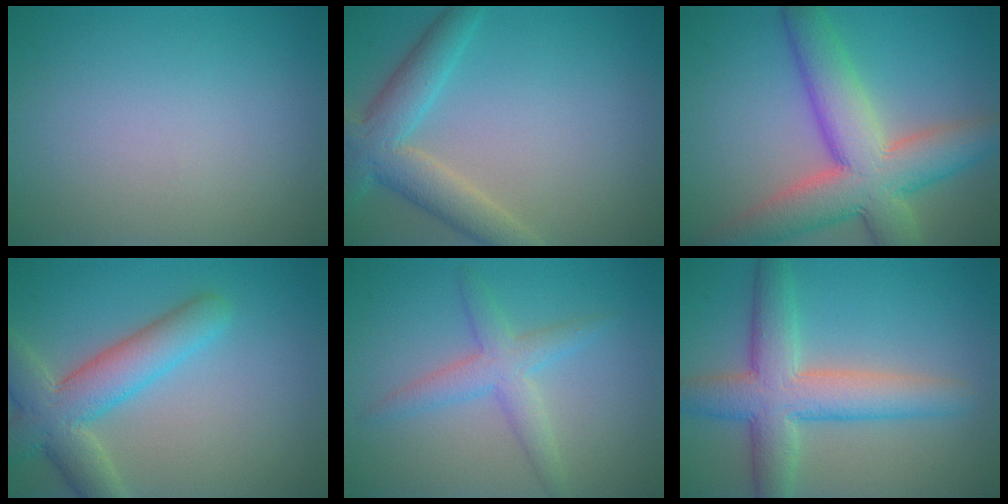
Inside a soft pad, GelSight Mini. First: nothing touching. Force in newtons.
{"total": 5.2, "press": 5.2, "slide": 0.3}
{"total": 9.7, "press": 9.6, "slide": 0.7}
{"total": 6.3, "press": 6.3, "slide": 0.3}
{"total": 3.2, "press": 3.2, "slide": 0.0}
{"total": 6.9, "press": 6.9, "slide": 0.2}